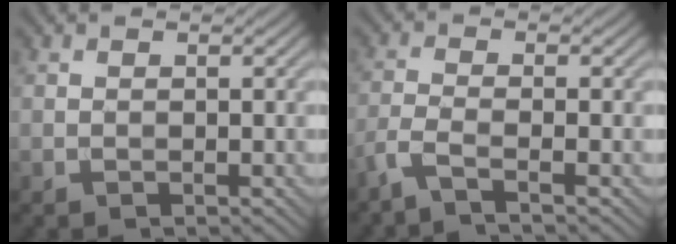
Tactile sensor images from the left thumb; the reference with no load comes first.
{"total": 3.3, "force": [-2.3, 0.4, 2.3], "torque": [-0.048, -0.004, -0.065]}